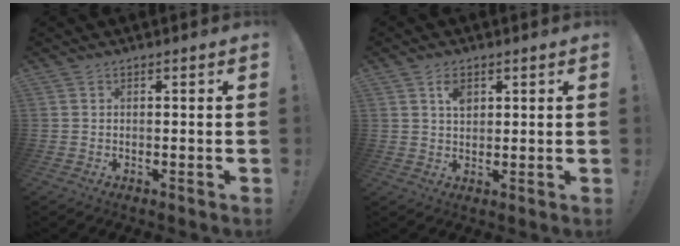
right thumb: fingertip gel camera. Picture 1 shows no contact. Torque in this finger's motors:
{"motor_torque": [0.54, 1.33, 0.07, -0.25, 0.00]}